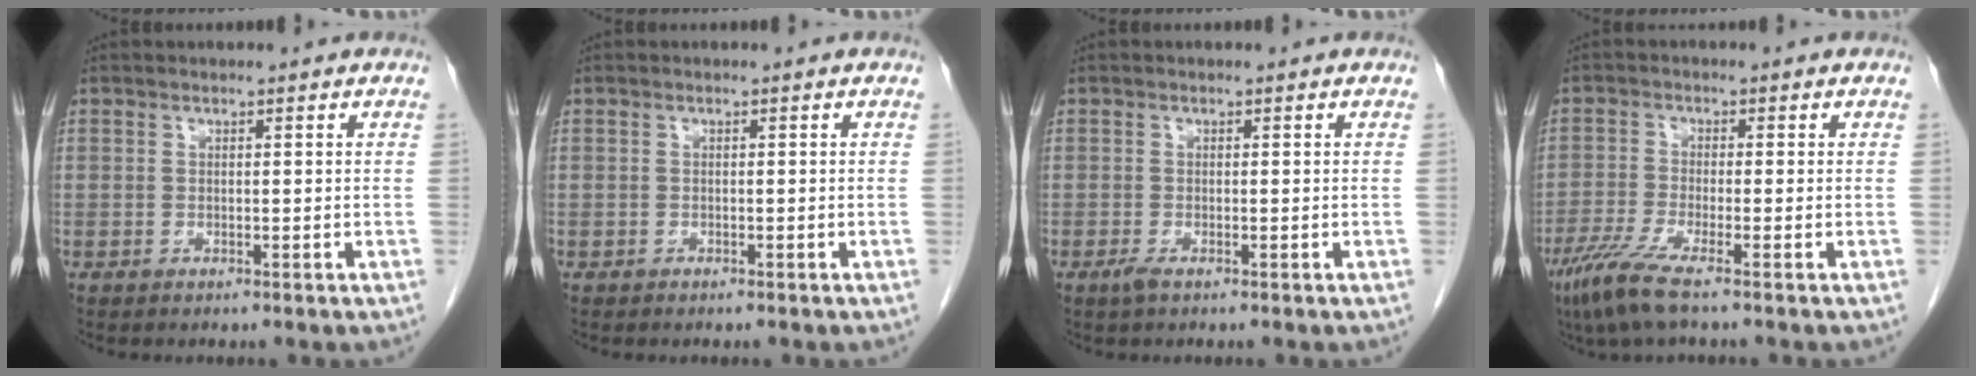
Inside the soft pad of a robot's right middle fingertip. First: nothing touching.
{"total": 0.0}
{"total": 1.1, "force": [-0.7, 0.2, 0.8], "torque": [-0.023, -0.003, -0.014]}
{"total": 5.4, "force": [-3.7, -0.1, 4.0], "torque": [-0.087, -0.018, -0.078]}